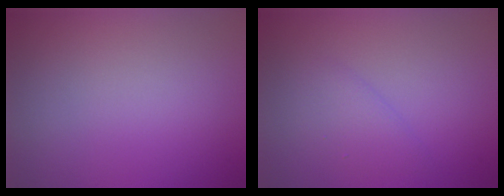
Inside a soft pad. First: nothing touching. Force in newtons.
{"total": 1.7, "press": 1.7, "slide": 0.2}